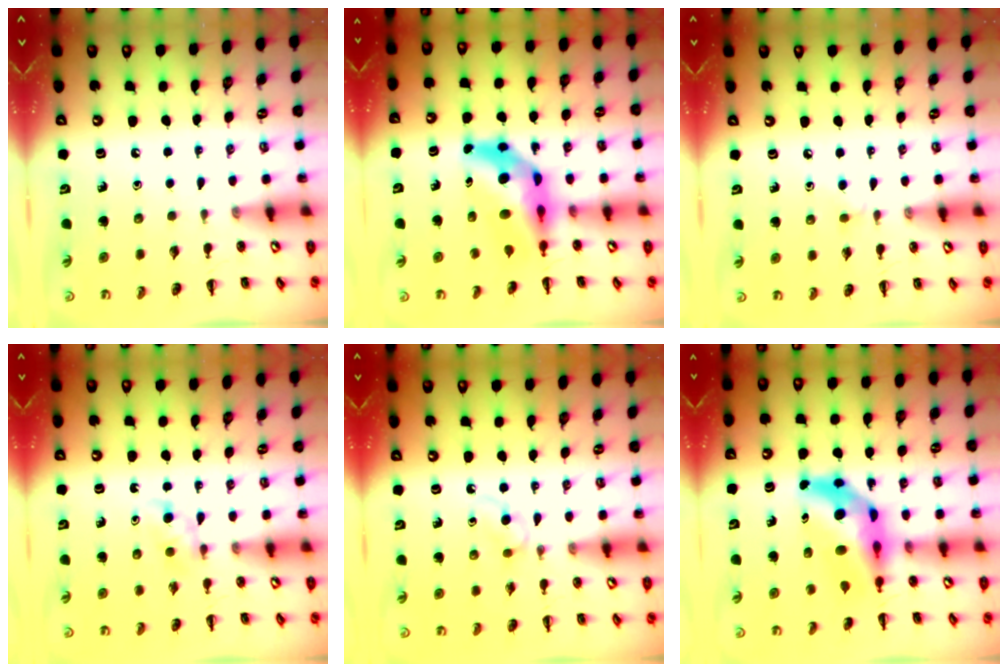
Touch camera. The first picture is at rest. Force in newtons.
{"total": 8.8, "press": 8.5, "slide": 2.5}
{"total": 3.9, "press": 3.8, "slide": 1.1}
{"total": 3.3, "press": 3.0, "slide": 1.3}
{"total": 2.7, "press": 2.5, "slide": 1.2}
{"total": 8.8, "press": 8.5, "slide": 2.5}